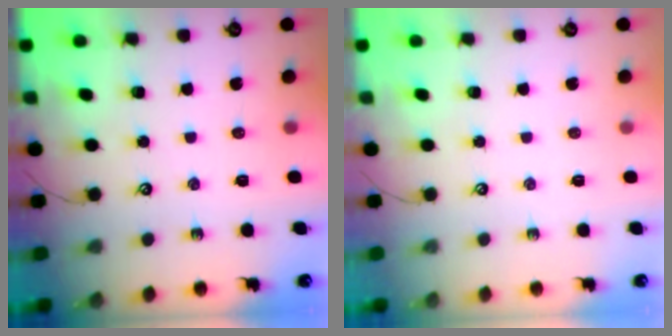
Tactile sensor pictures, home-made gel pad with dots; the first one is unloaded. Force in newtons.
{"total": 0.0}